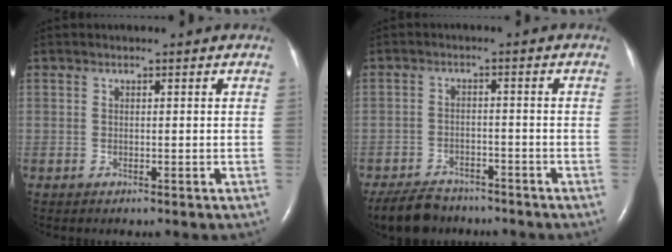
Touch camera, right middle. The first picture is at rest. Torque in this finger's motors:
{"motor_torque": [0.37, -0.41, 0.03, 0.01]}